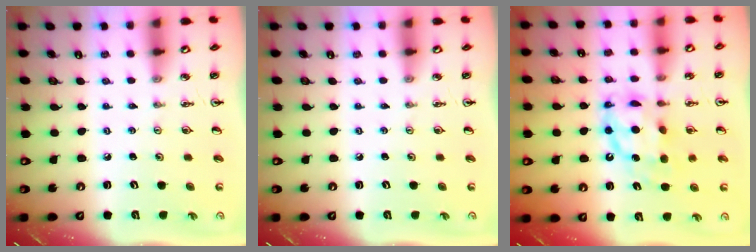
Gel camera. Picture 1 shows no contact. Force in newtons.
{"total": 0.0}
{"total": 12.0, "press": 12.0, "slide": 1.2}